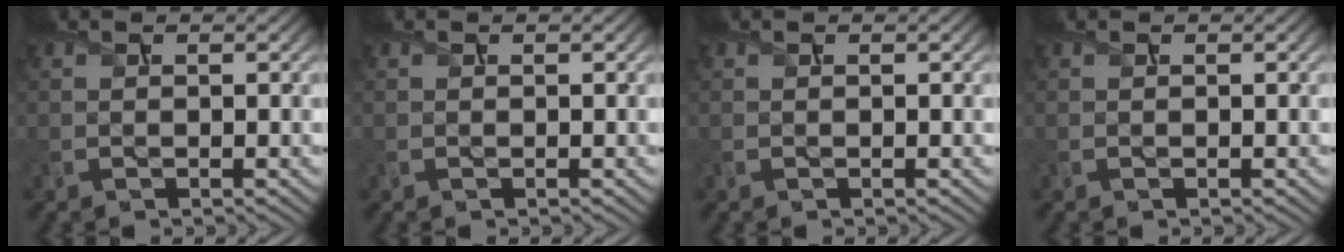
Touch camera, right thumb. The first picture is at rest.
{"total": 0.0}
{"total": 0.0}
{"total": 0.0}